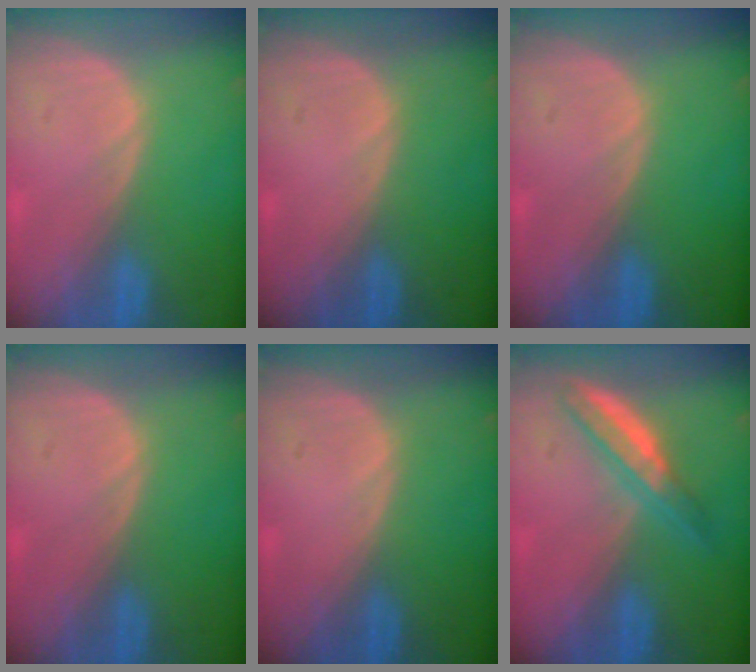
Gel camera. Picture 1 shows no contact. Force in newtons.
{"total": 0.0}
{"total": 0.0}
{"total": 0.0}
{"total": 0.0}
{"total": 4.8, "press": 4.7, "slide": 0.3}